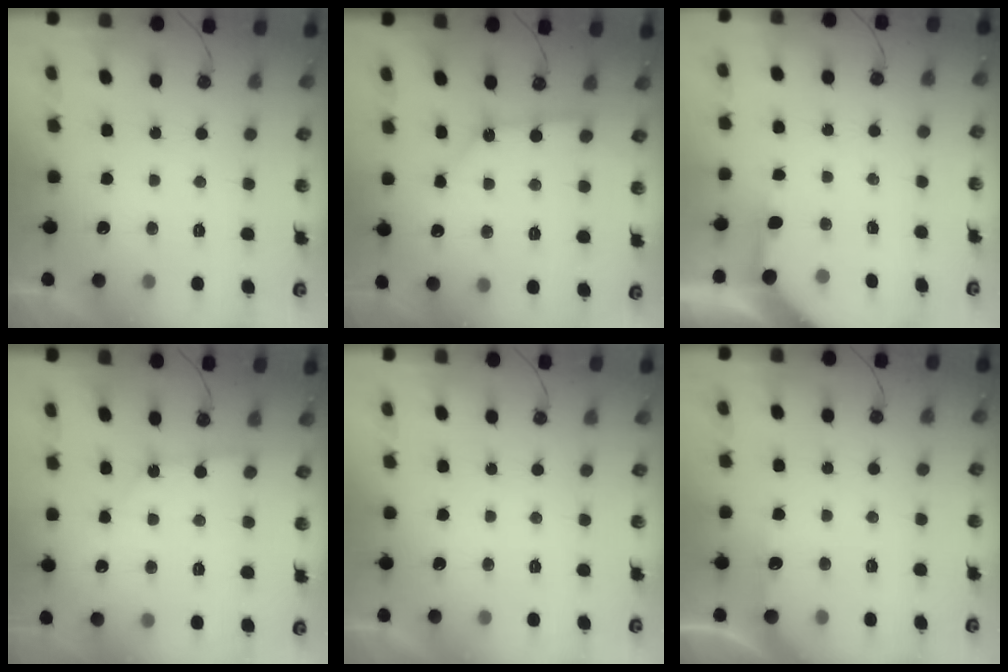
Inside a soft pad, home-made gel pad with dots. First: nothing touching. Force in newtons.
{"total": 3.5, "press": 3.4, "slide": 0.2}
{"total": 3.8, "press": 3.8, "slide": 0.5}
{"total": 1.3, "press": 1.3, "slide": 0.2}
{"total": 0.0}
{"total": 3.4, "press": 3.4, "slide": 0.5}